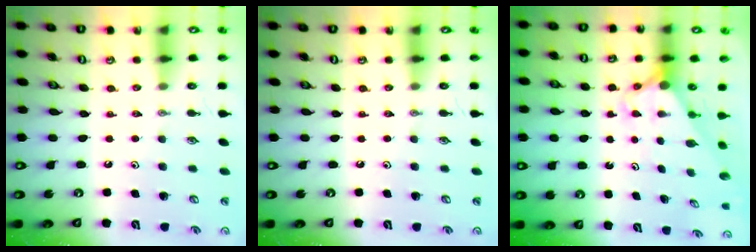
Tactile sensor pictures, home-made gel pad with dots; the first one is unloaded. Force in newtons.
{"total": 0.0}
{"total": 2.7, "press": 2.7, "slide": 0.1}